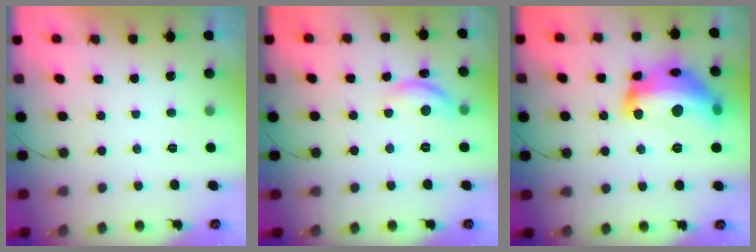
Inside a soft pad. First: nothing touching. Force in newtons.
{"total": 10.1, "press": 10.0, "slide": 0.7}
{"total": 21.1, "press": 21.0, "slide": 1.5}